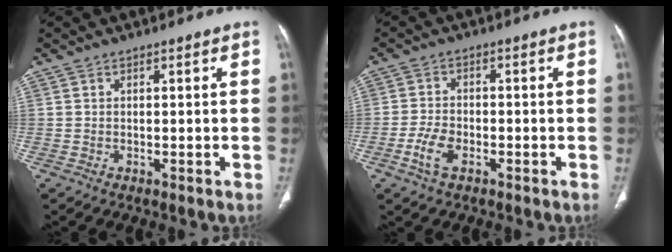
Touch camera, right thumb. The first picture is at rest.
{"total": 8.2, "force": [-3.9, 4.4, 5.7], "torque": [-0.123, 0.015, -0.075]}